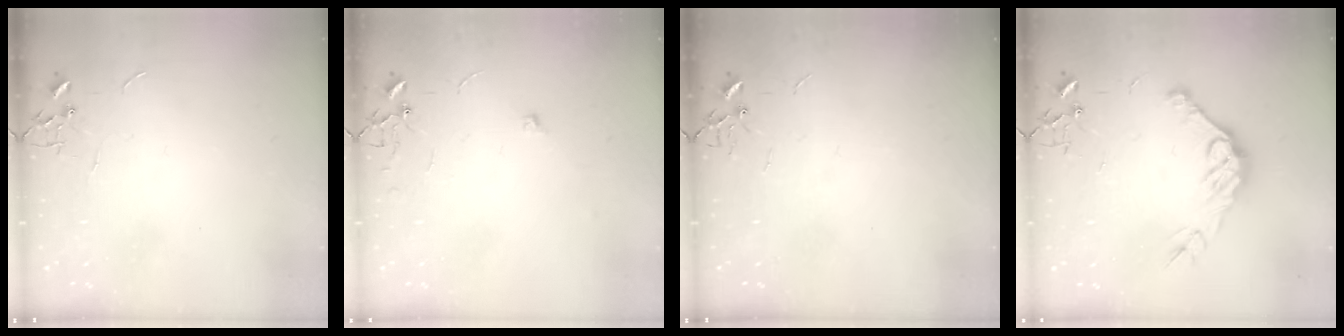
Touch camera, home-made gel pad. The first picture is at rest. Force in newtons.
{"total": 6.6, "press": 6.5, "slide": 1.1}
{"total": 0.0}
{"total": 12.0, "press": 12.0, "slide": 1.0}